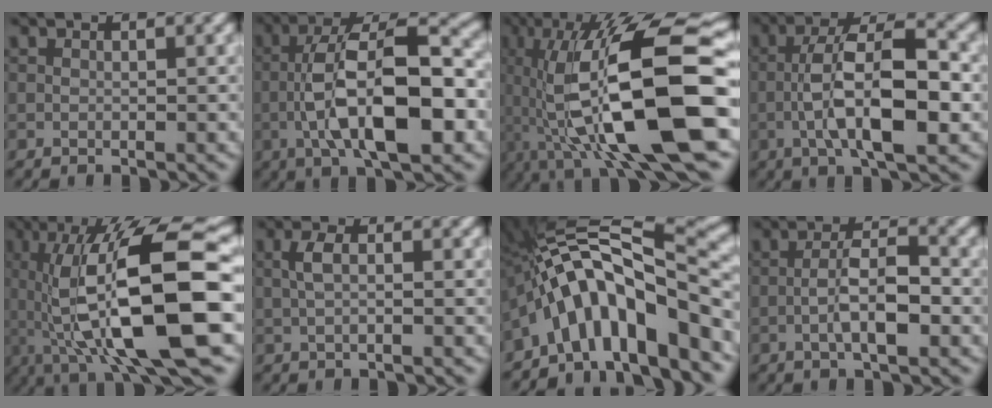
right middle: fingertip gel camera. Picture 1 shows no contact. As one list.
[{"total": 11.2, "force": [-2.6, 3.7, 10.2], "torque": [-0.176, 0.021, -0.036]}, {"total": 14.5, "force": [-2.9, 4.5, 13.5], "torque": [-0.246, 0.015, -0.044]}, {"total": 9.0, "force": [-2.1, 2.8, 8.3], "torque": [-0.140, 0.021, -0.033]}, {"total": 13.9, "force": [-1.5, 4.2, 13.2], "torque": [-0.230, 0.010, -0.022]}, {"total": 1.6, "force": [0.0, 0.4, 1.5], "torque": [-0.034, 0.010, 0.004]}, {"total": 12.1, "force": [-5.4, 4.1, 10.0], "torque": [-0.145, 0.028, -0.087]}, {"total": 4.1, "force": [-1.4, 1.1, 3.7], "torque": [-0.067, 0.015, -0.023]}]